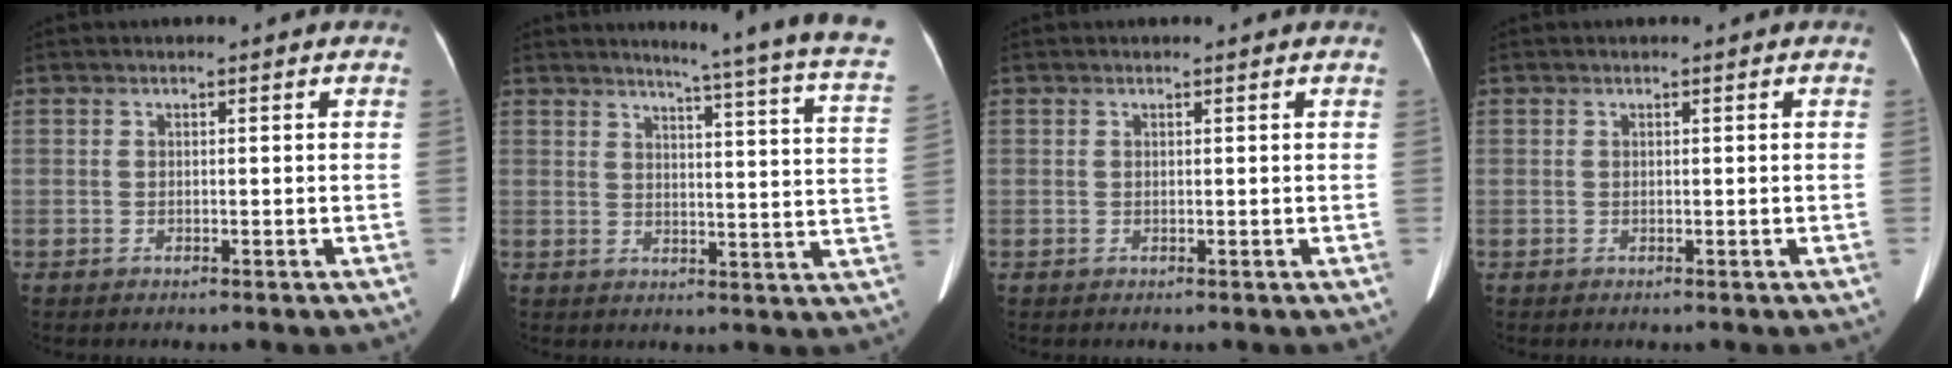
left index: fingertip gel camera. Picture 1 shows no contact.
{"total": 18.6, "force": [16.3, -1.5, 8.7], "torque": [-0.115, -0.085, 0.175]}
{"total": 0.0}
{"total": 0.0}